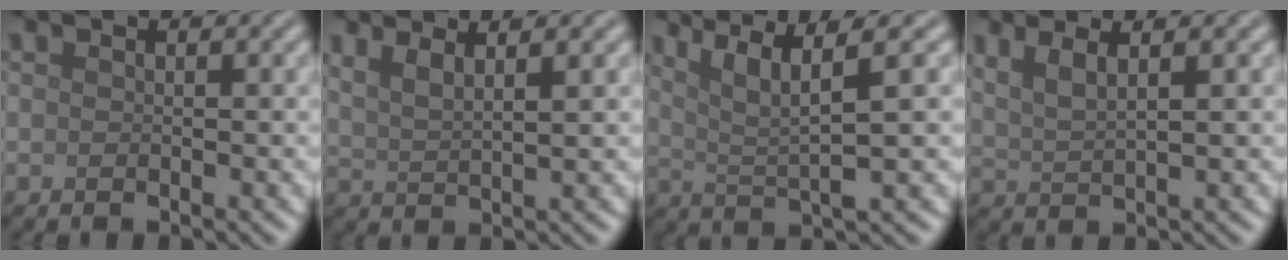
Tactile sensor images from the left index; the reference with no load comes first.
{"total": 2.6, "force": [1.6, 0.7, 1.9], "torque": [-0.024, 0.003, 0.026]}
{"total": 5.8, "force": [3.0, 0.9, 5.0], "torque": [-0.087, 0.010, 0.059]}
{"total": 2.7, "force": [1.4, 0.7, 2.1], "torque": [-0.037, 0.006, 0.024]}